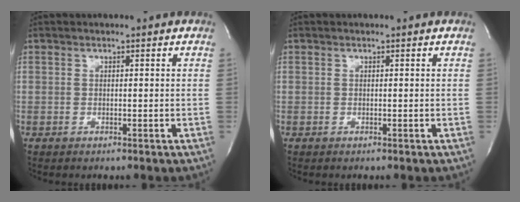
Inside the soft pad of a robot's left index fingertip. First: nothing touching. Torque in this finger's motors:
{"motor_torque": [0.00, 0.00, 0.00, 0.00]}